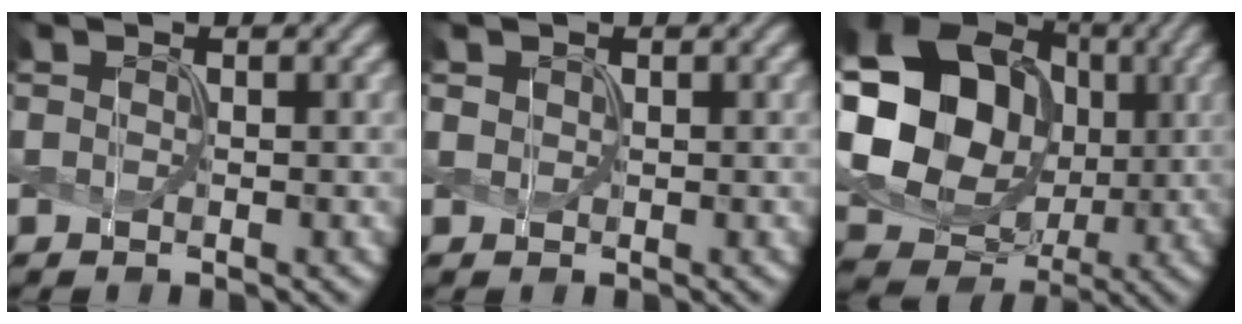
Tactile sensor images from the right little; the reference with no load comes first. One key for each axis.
{"total": 0.5, "fx": 0.3, "fy": 0.4, "fz": 0.1, "tx": -0.003, "ty": -0.001, "tz": 0.008}
{"total": 22.9, "fx": 3.2, "fy": 20.3, "fz": 10.0, "tx": -0.249, "ty": 0.033, "tz": 0.016}